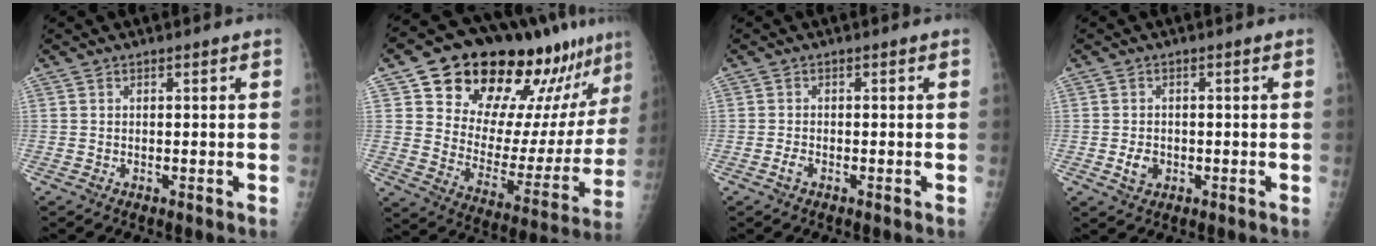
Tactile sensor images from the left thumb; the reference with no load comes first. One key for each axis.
{"total": 26.0, "fx": 18.0, "fy": 11.2, "fz": 15.0, "tx": -0.182, "ty": -0.064, "tz": 0.271}
{"total": 1.2, "fx": -0.7, "fy": 0.7, "fz": 0.8, "tx": -0.018, "ty": 0.000, "tz": -0.016}
{"total": 3.0, "fx": -0.7, "fy": 2.4, "fz": 1.7, "tx": -0.023, "ty": 0.001, "tz": -0.008}